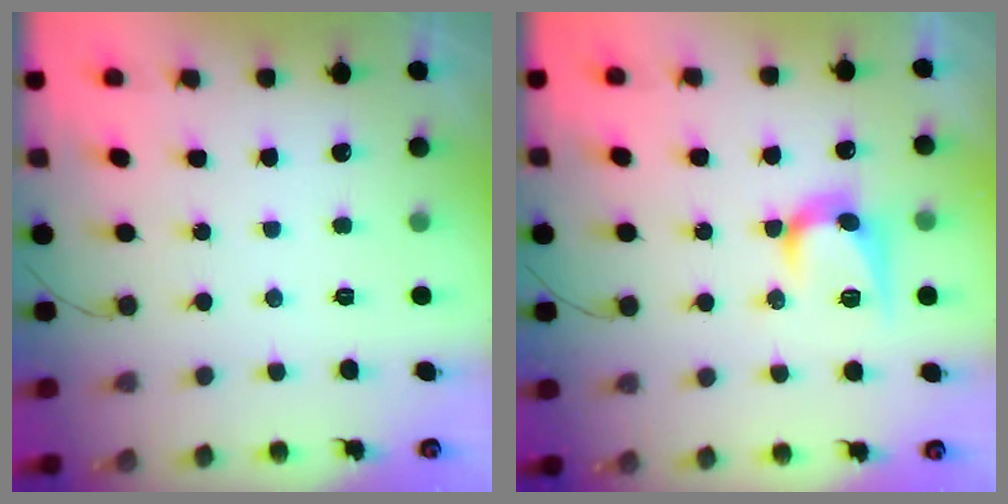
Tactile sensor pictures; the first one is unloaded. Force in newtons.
{"total": 11.0, "press": 11.0, "slide": 0.6}